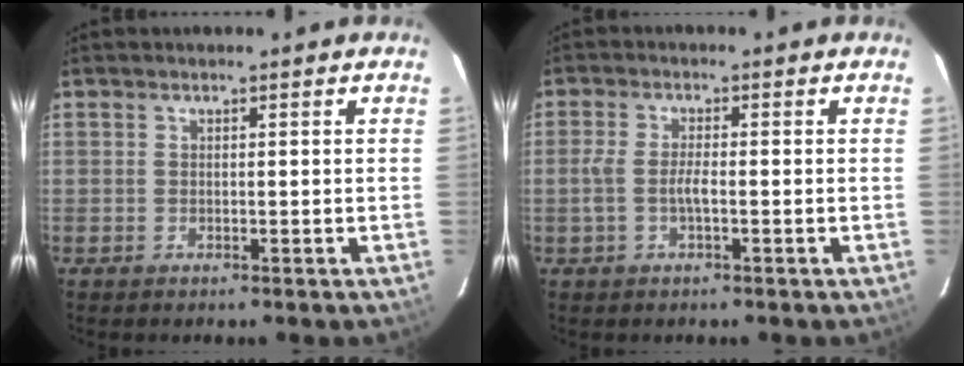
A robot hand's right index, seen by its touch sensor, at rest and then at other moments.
{"total": 3.4, "force": [-1.0, 0.6, 3.2], "torque": [-0.069, 0.002, -0.020]}